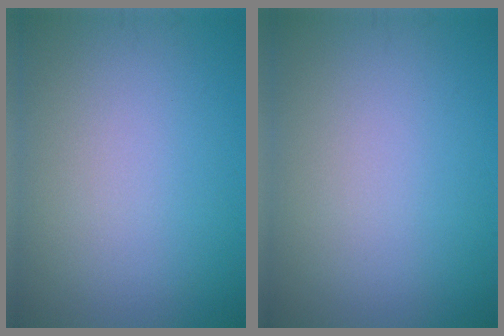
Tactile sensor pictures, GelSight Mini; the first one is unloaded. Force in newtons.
{"total": 0.0}